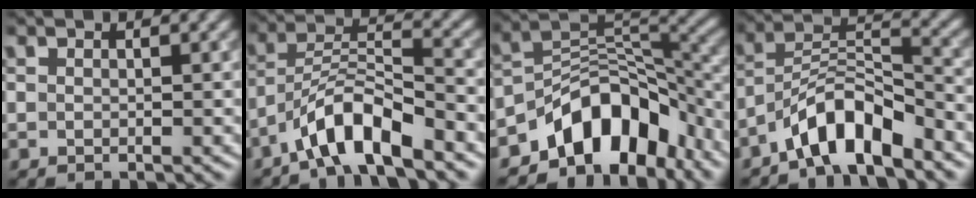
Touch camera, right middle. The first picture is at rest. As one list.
[{"total": 6.1, "force": [-4.5, 1.3, 4.0], "torque": [-0.068, 0.010, -0.085]}, {"total": 8.9, "force": [-6.0, 4.9, 4.5], "torque": [-0.038, 0.003, -0.106]}, {"total": 6.4, "force": [-4.8, 1.8, 3.8], "torque": [-0.059, 0.012, -0.090]}]